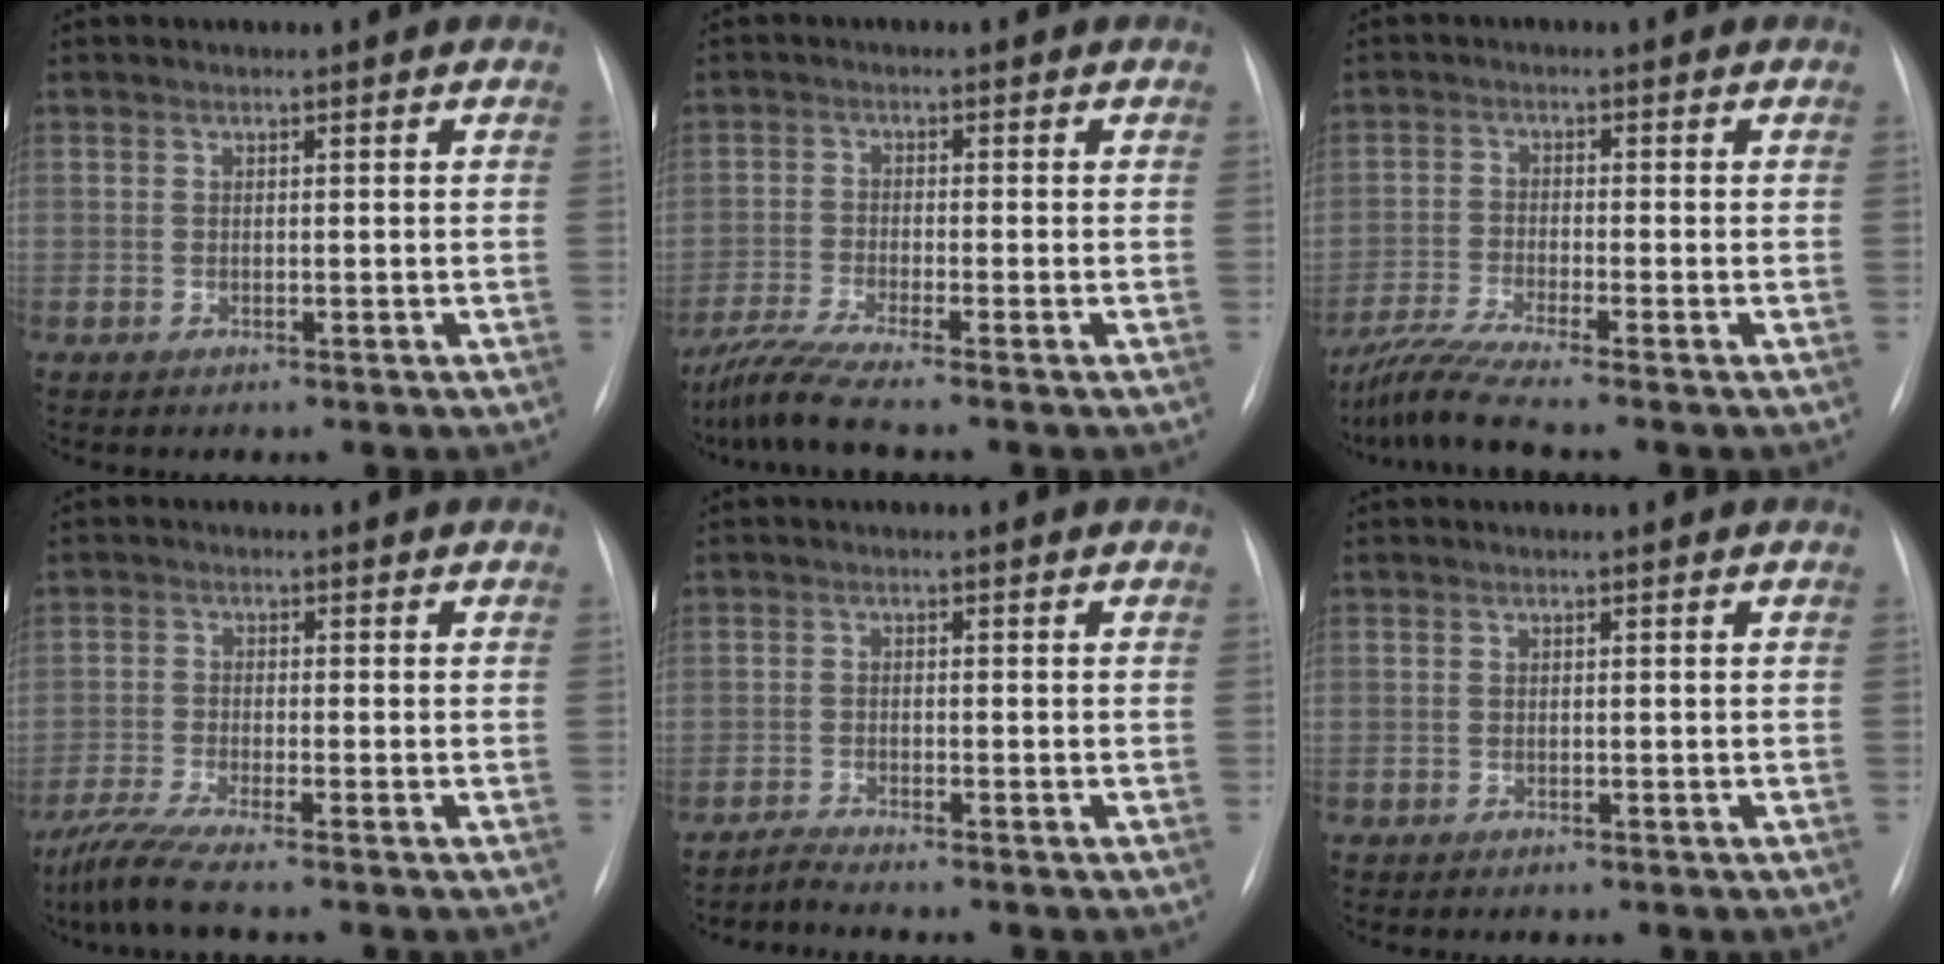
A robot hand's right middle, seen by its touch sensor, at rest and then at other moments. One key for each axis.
{"total": 5.5, "fx": -4.6, "fy": -1.3, "fz": 2.8, "tx": -0.059, "ty": -0.022, "tz": -0.090}
{"total": 6.2, "fx": -5.2, "fy": -1.5, "fz": 2.9, "tx": -0.061, "ty": -0.024, "tz": -0.099}
{"total": 5.2, "fx": -4.2, "fy": -0.9, "fz": 2.9, "tx": -0.061, "ty": -0.020, "tz": -0.085}
{"total": 1.7, "fx": -1.5, "fy": -0.7, "fz": -0.2, "tx": 0.001, "ty": -0.009, "tz": -0.030}
{"total": 0.0}